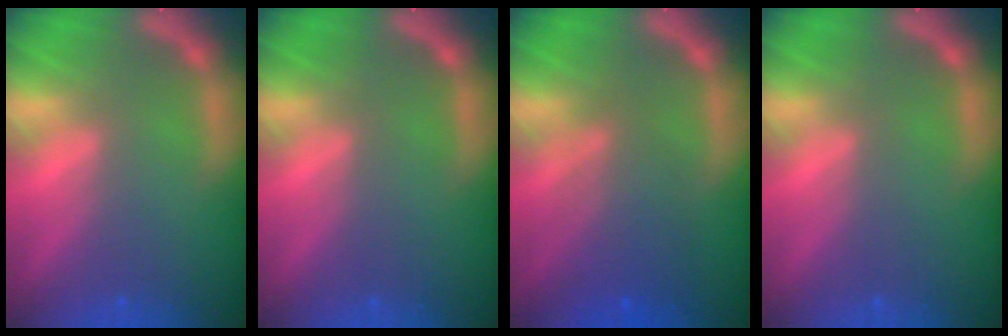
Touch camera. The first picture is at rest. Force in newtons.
{"total": 0.0}
{"total": 5.1}
{"total": 0.0}